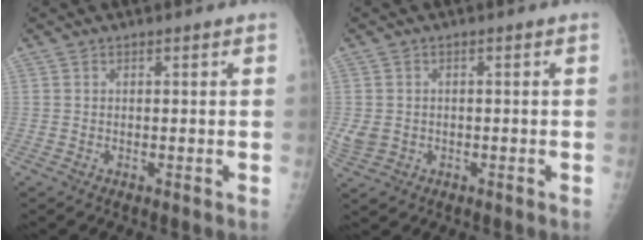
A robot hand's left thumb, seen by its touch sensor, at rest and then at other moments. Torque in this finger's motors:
{"motor_torque": [0.11, 0.58, -0.01, -0.08, 0.12]}